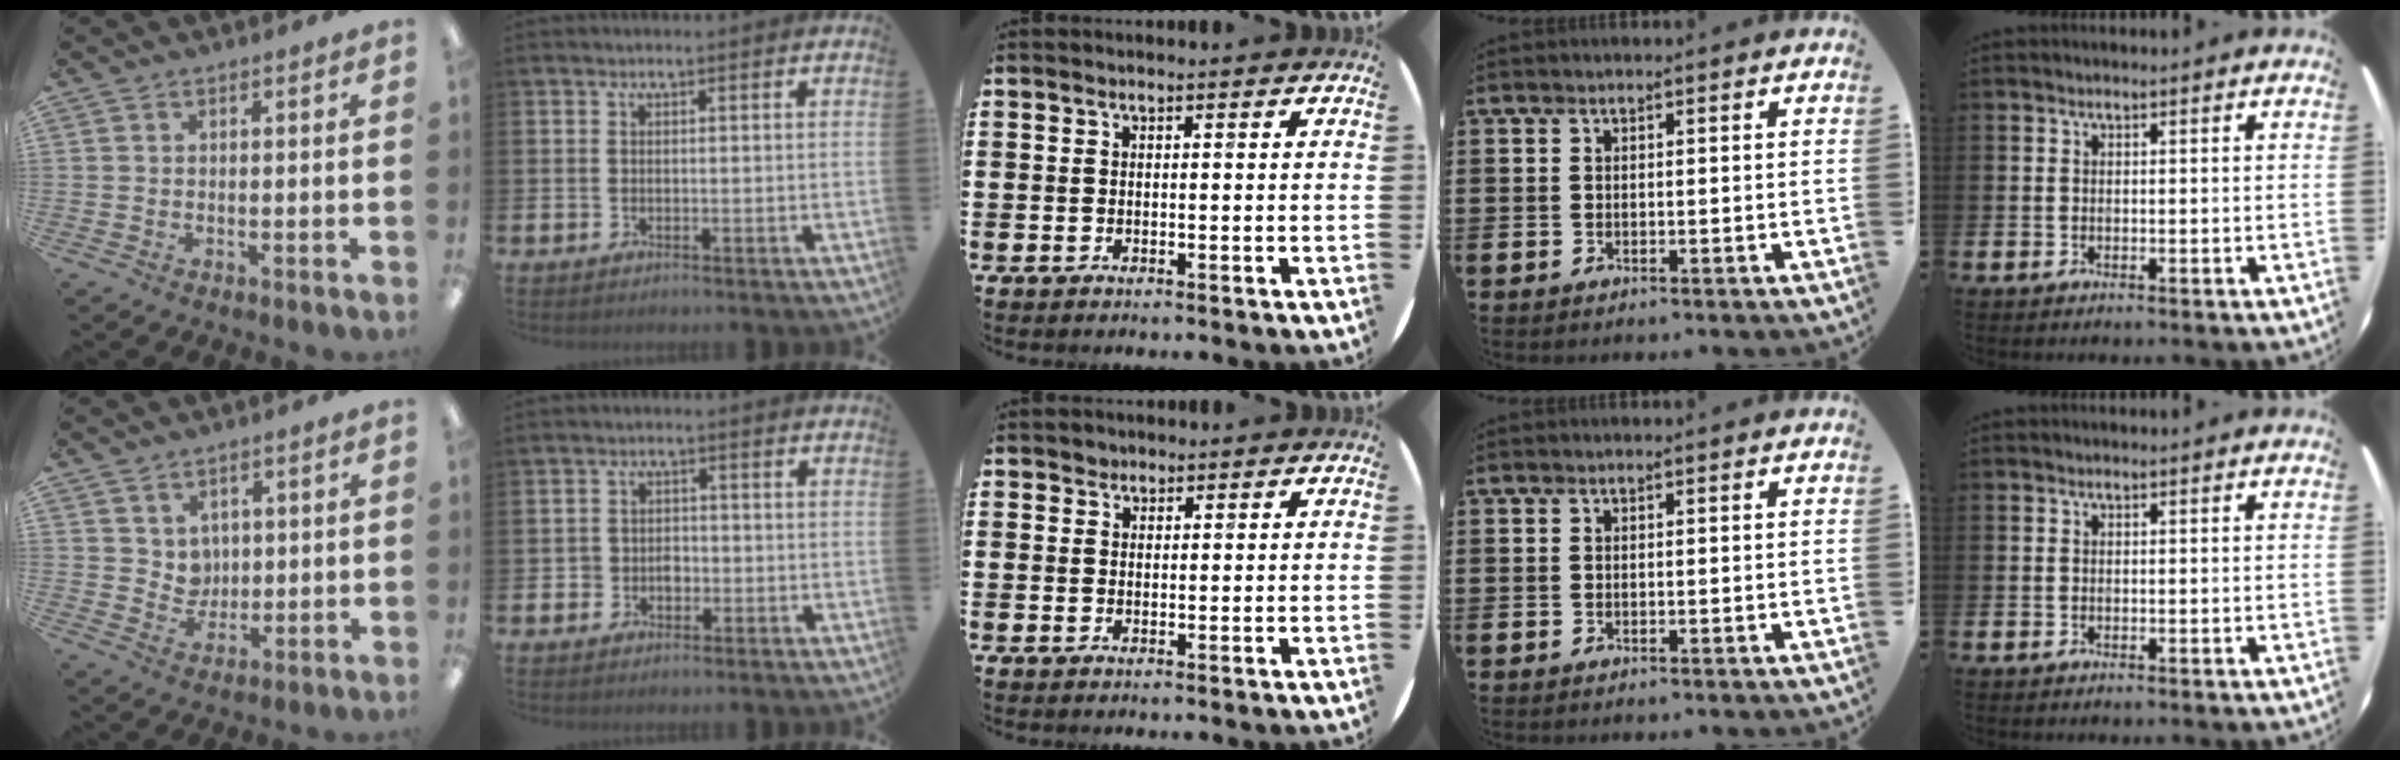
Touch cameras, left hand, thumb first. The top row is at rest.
{"thumb": {"total": 4.6, "force": [3.0, 3.5, 0.0], "torque": [-0.001, -0.018, 0.055]}, "index": {"total": 2.4, "force": [-0.9, 2.1, 0.5], "torque": [-0.004, 0.001, -0.025]}, "middle": {"total": 1.1, "force": [0.9, 0.6, -0.1], "torque": [0.000, 0.002, 0.019]}}